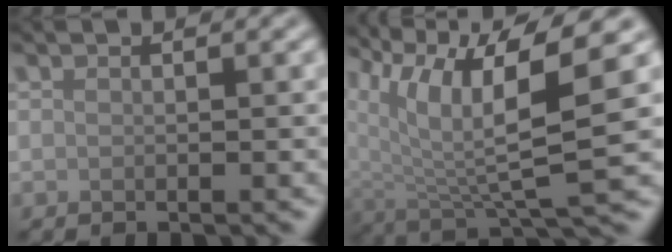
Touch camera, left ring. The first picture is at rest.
{"total": 9.3, "force": [3.7, 2.8, 8.1], "torque": [-0.158, -0.004, 0.074]}